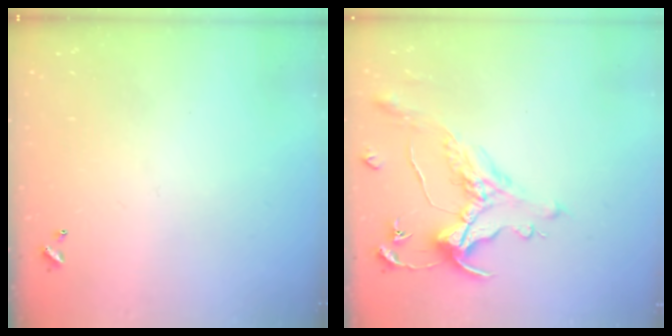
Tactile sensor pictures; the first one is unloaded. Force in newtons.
{"total": 0.9, "press": 0.2, "slide": 0.9}